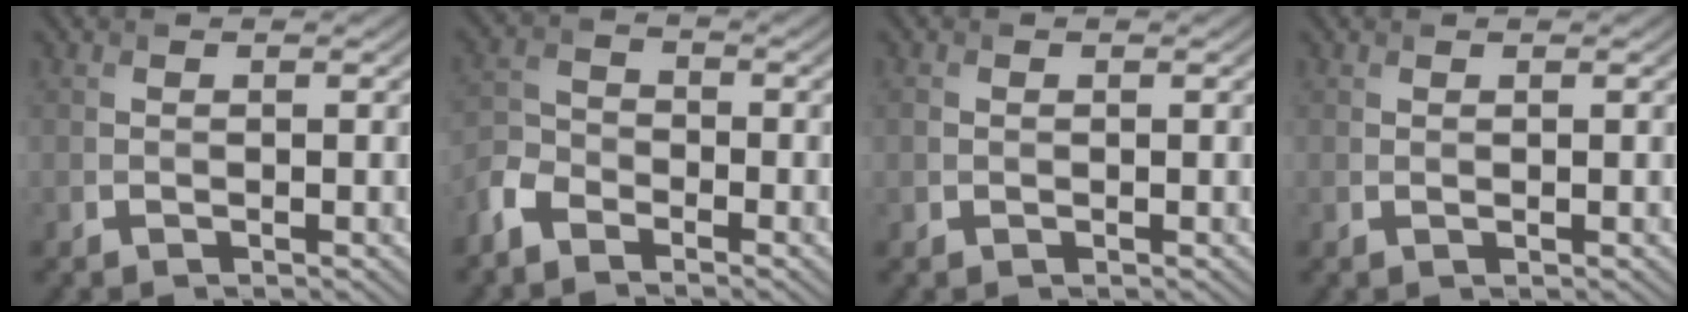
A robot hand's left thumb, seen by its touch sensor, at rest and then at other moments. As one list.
[{"total": 4.4, "force": [-3.5, 2.0, 1.7], "torque": [-0.040, -0.004, -0.088]}, {"total": 0.7, "force": [0.0, 0.6, 0.2], "torque": [-0.009, -0.004, -0.002]}, {"total": 0.0}]